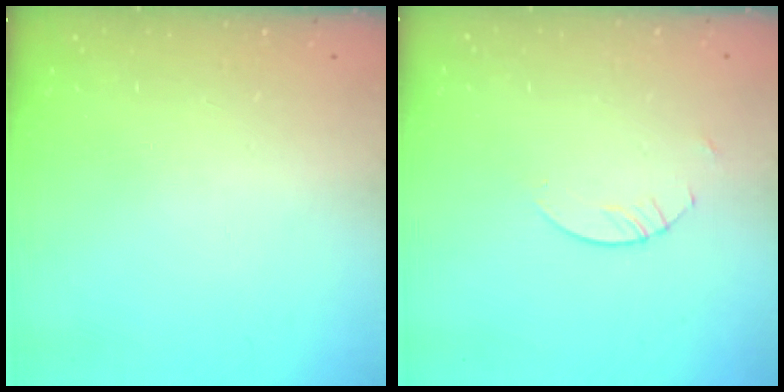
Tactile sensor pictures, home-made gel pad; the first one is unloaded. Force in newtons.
{"total": 2.7, "press": 2.7, "slide": 0.2}